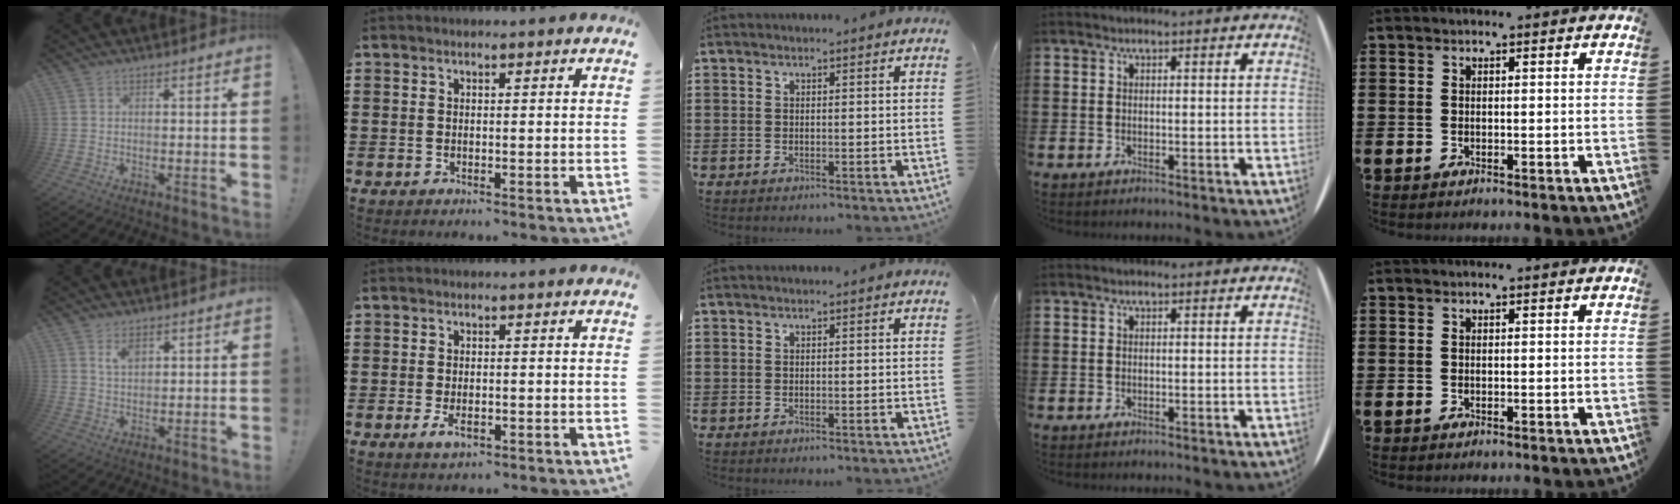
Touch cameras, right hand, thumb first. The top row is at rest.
{"thumb": {"total": 3.9, "force": [2.3, 2.1, 2.4], "torque": [-0.030, -0.011, 0.038]}, "index": {"total": 2.3, "force": [-0.7, 0.8, 2.0], "torque": [-0.047, -0.008, -0.013]}}